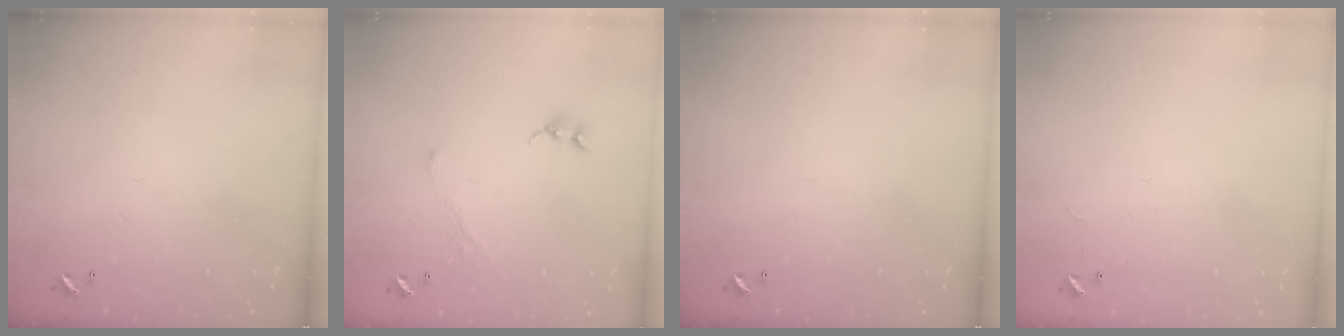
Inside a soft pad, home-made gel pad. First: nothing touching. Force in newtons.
{"total": 1.3, "press": 1.2, "slide": 0.5}
{"total": 0.0}
{"total": 8.0, "press": 7.9, "slide": 0.5}